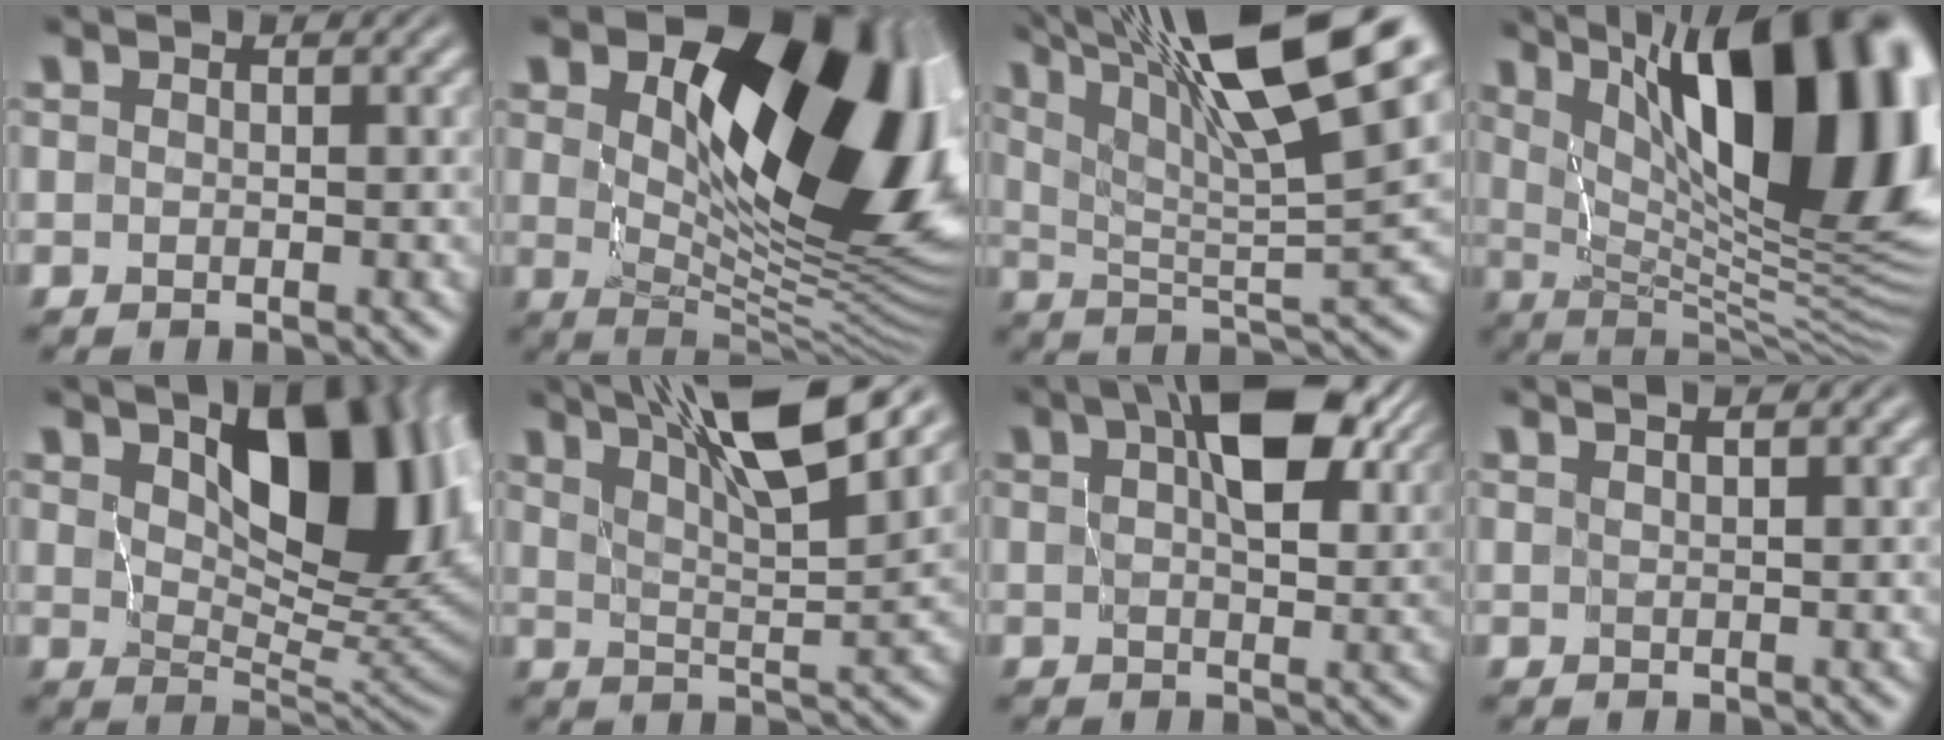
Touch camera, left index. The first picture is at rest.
{"total": 17.5, "force": [4.8, 8.9, 14.3], "torque": [-0.197, 0.004, 0.078]}
{"total": 14.3, "force": [8.4, 2.7, 11.2], "torque": [-0.197, 0.023, 0.146]}
{"total": 18.1, "force": [6.3, 7.1, 15.4], "torque": [-0.202, 0.027, 0.100]}
{"total": 11.1, "force": [3.5, 5.4, 9.1], "torque": [-0.137, 0.004, 0.062]}
{"total": 10.1, "force": [6.5, 1.5, 7.5], "torque": [-0.116, 0.021, 0.106]}
{"total": 8.4, "force": [3.5, 3.8, 6.7], "torque": [-0.106, 0.016, 0.048]}
{"total": 2.5, "force": [1.8, 0.8, 1.6], "torque": [-0.013, 0.014, -0.002]}